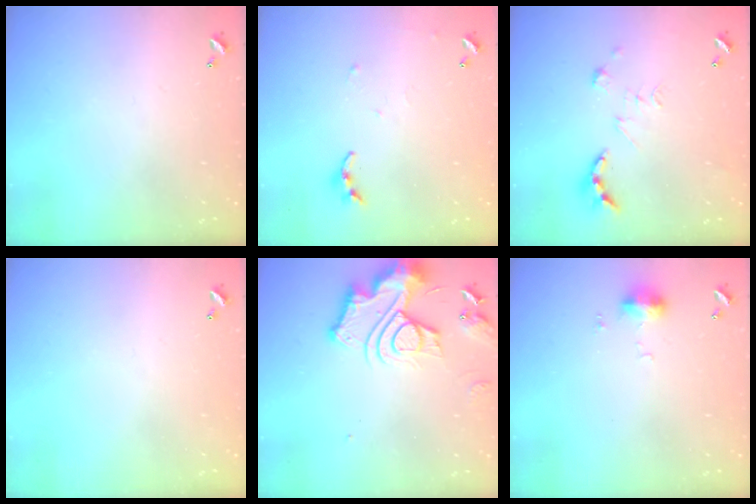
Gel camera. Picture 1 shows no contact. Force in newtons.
{"total": 4.6, "press": 4.6, "slide": 0.3}
{"total": 7.1, "press": 7.0, "slide": 0.9}
{"total": 0.0}
{"total": 15.5, "press": 15.4, "slide": 1.4}
{"total": 5.6, "press": 5.5, "slide": 0.8}